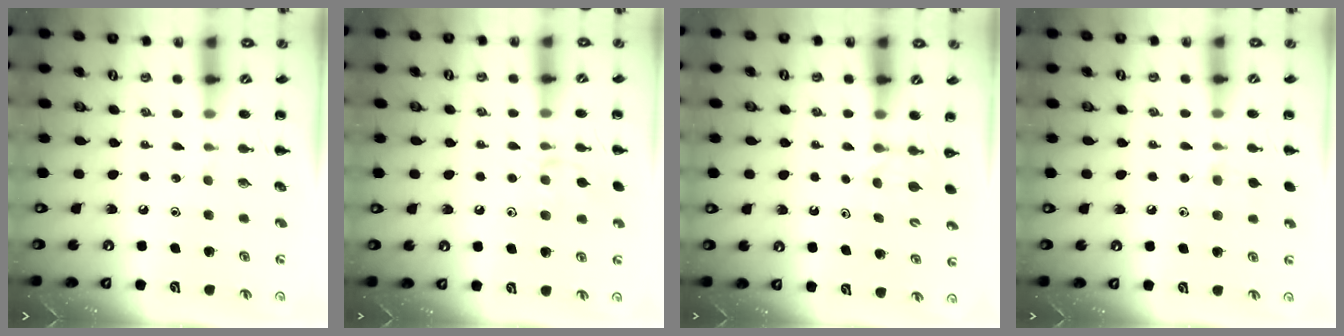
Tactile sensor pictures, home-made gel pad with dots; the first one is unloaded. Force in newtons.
{"total": 9.4, "press": 9.4, "slide": 0.7}
{"total": 3.3, "press": 3.1, "slide": 1.1}
{"total": 5.8, "press": 5.5, "slide": 2.0}